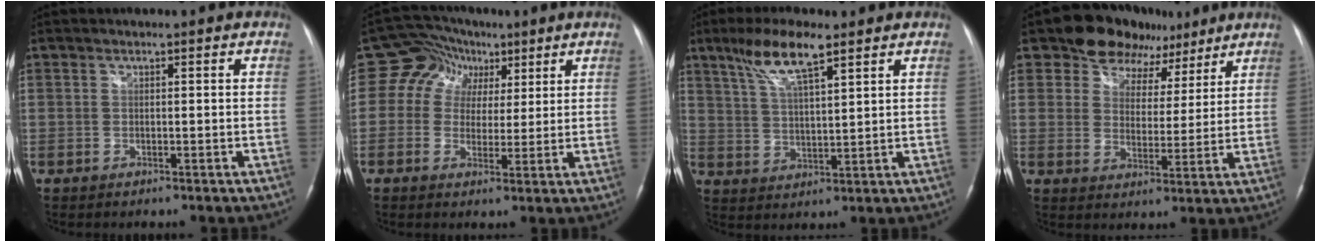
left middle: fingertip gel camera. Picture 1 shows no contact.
{"total": 7.3, "force": [2.6, 6.6, 2.0], "torque": [-0.029, 0.032, 0.043]}
{"total": 8.7, "force": [5.7, 1.5, 6.4], "torque": [-0.131, 0.009, 0.109]}
{"total": 9.9, "force": [6.7, 6.7, 2.7], "torque": [-0.024, 0.024, 0.101]}